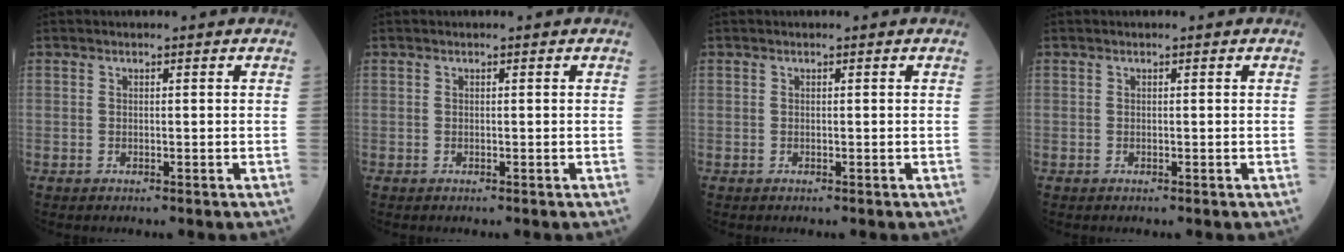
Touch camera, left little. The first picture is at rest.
{"total": 0.0}
{"total": 0.0}
{"total": 0.0}